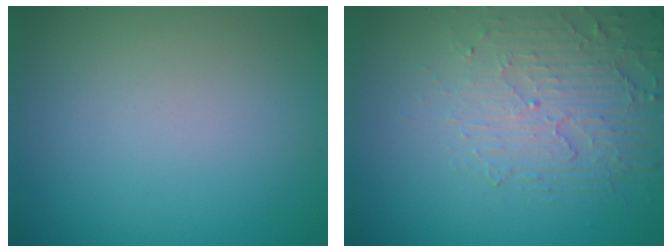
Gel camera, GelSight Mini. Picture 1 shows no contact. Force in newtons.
{"total": 4.9, "press": 3.2, "slide": 3.7}